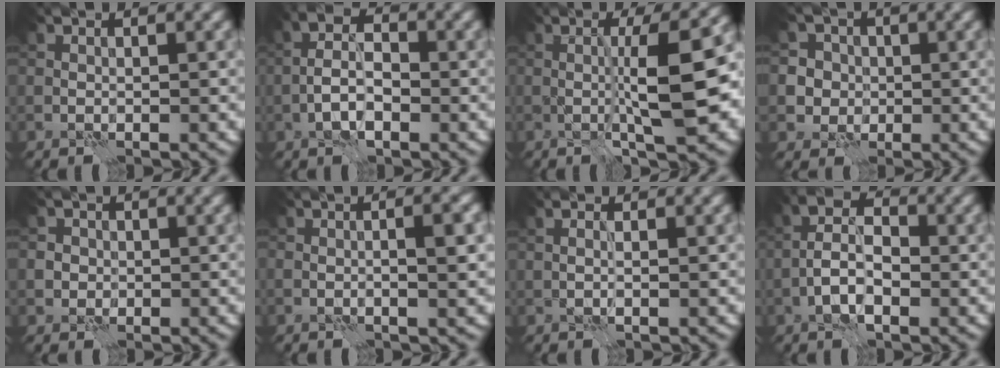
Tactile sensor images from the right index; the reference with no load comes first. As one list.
[{"total": 4.3, "force": [-1.5, 2.2, 3.4], "torque": [-0.065, 0.008, -0.034]}, {"total": 8.4, "force": [-0.3, 1.8, 8.2], "torque": [-0.111, 0.010, -0.007]}, {"total": 6.0, "force": [1.3, 5.5, 1.8], "torque": [-0.029, 0.023, 0.001]}, {"total": 1.8, "force": [-0.1, 1.7, 0.3], "torque": [-0.004, 0.003, -0.005]}, {"total": 3.5, "force": [-0.1, 0.9, 3.3], "torque": [-0.048, 0.007, -0.004]}, {"total": 1.1, "force": [0.2, 0.3, 1.0], "torque": [-0.007, -0.002, -0.005]}, {"total": 4.8, "force": [-1.6, 2.5, 3.8], "torque": [-0.072, 0.011, -0.037]}]